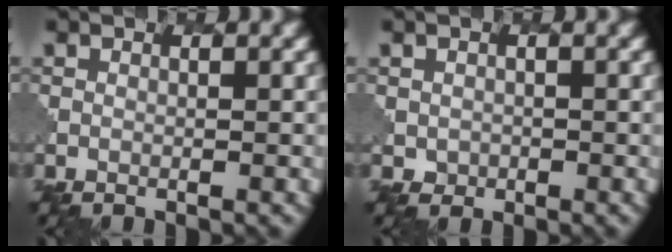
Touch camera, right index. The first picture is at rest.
{"total": 0.9, "force": [0.2, 0.9, -0.1], "torque": [0.004, -0.005, 0.003]}